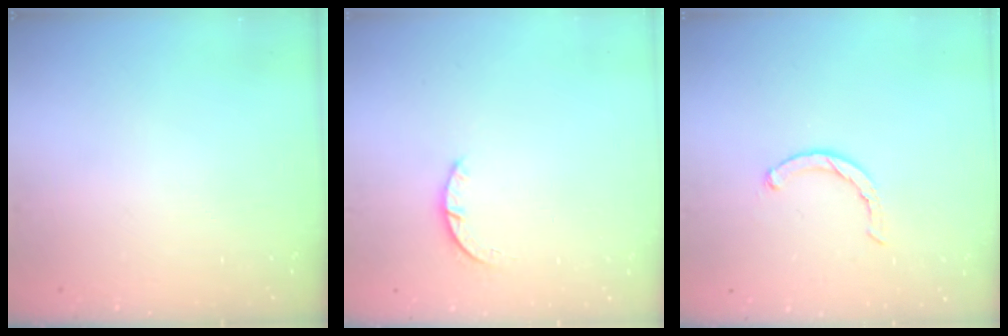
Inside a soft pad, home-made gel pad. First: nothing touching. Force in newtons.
{"total": 2.4, "press": 2.4, "slide": 0.3}
{"total": 2.3, "press": 2.2, "slide": 0.5}